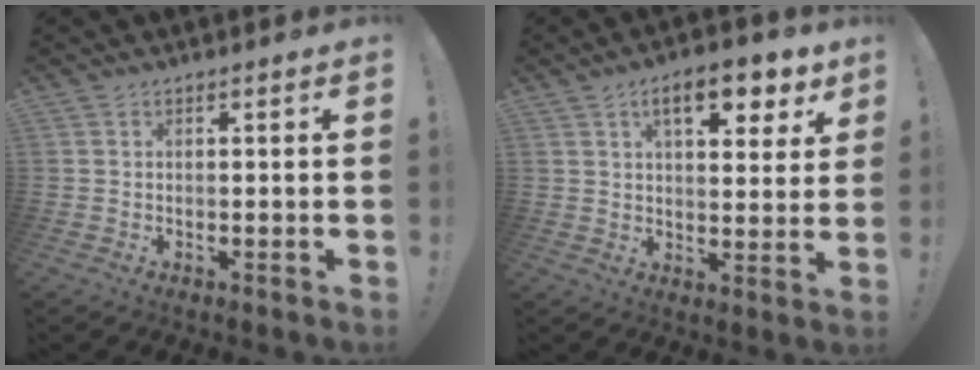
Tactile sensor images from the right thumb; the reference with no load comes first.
{"total": 11.5, "force": [6.0, 4.5, 8.8], "torque": [-0.112, -0.023, 0.096]}